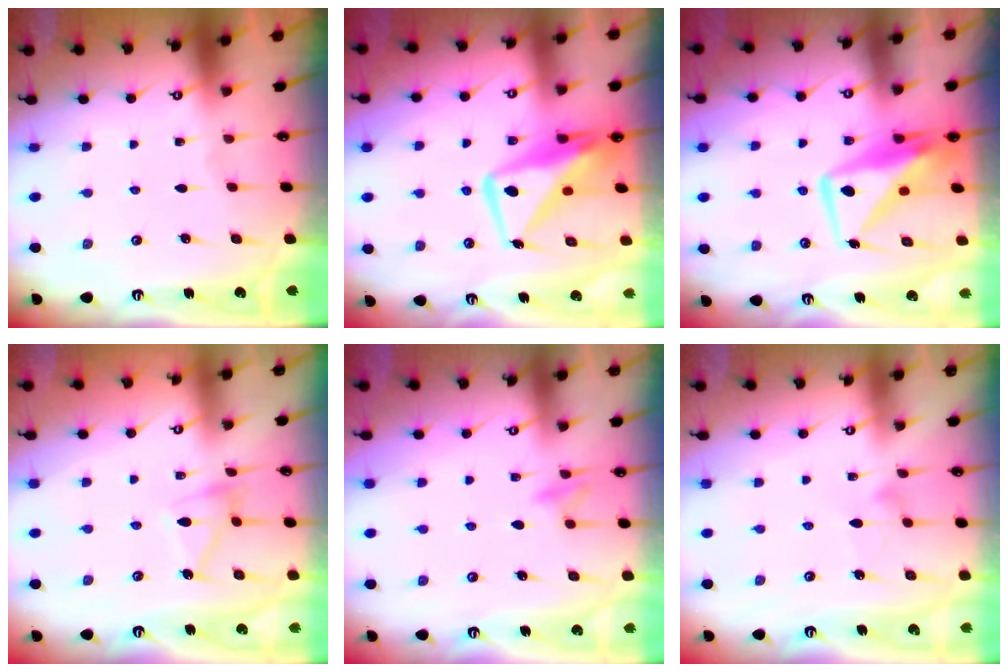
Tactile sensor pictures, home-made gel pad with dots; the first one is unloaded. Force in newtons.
{"total": 12.2, "press": 12.2, "slide": 1.1}
{"total": 11.8, "press": 11.7, "slide": 0.8}
{"total": 11.0, "press": 10.9, "slide": 0.6}
{"total": 8.7, "press": 8.7, "slide": 0.9}
{"total": 5.7, "press": 5.7, "slide": 0.3}